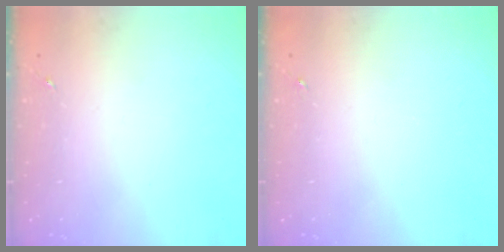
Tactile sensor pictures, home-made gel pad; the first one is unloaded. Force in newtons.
{"total": 0.0}